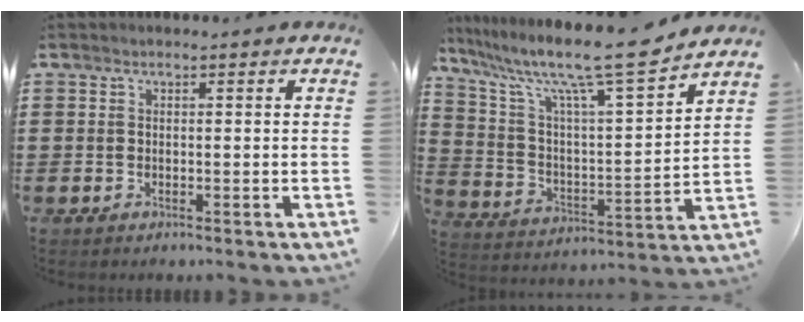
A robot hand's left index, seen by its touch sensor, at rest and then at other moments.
{"total": 12.3, "force": [10.0, 0.9, 7.0], "torque": [-0.156, -0.069, 0.160]}